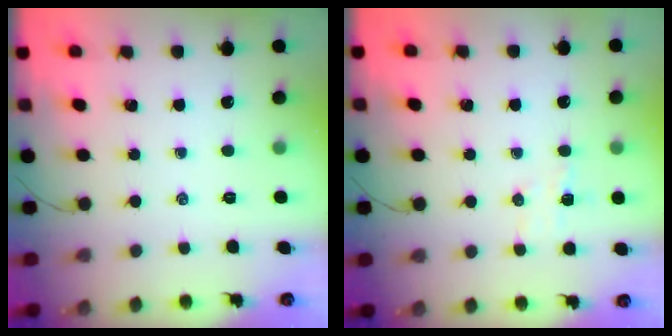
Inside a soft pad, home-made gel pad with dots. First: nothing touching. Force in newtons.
{"total": 5.2, "press": 5.0, "slide": 1.3}